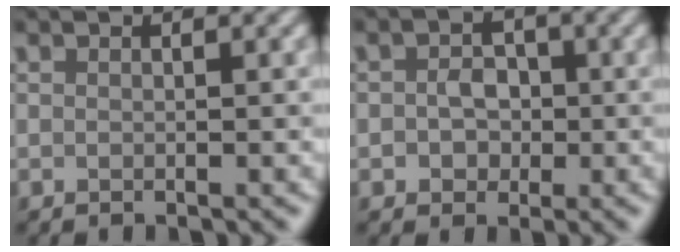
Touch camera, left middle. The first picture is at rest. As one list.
[{"total": 2.2, "force": [-0.5, 1.9, 1.0], "torque": [-0.013, -0.002, -0.011]}]